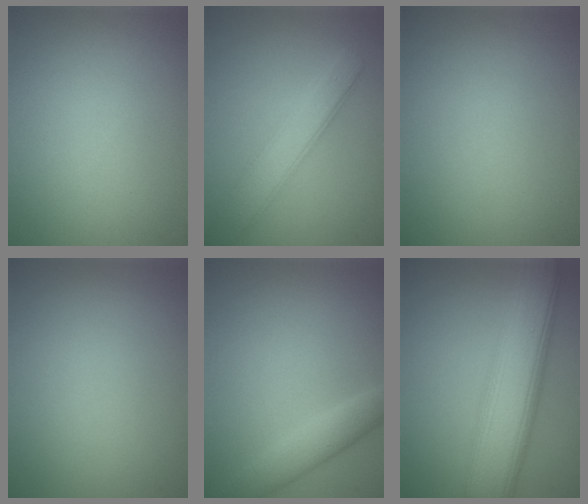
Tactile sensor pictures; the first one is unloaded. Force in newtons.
{"total": 3.9, "press": 3.9, "slide": 0.1}
{"total": 0.0}
{"total": 0.0}
{"total": 2.9, "press": 2.9, "slide": 0.1}
{"total": 8.9, "press": 8.9, "slide": 0.2}